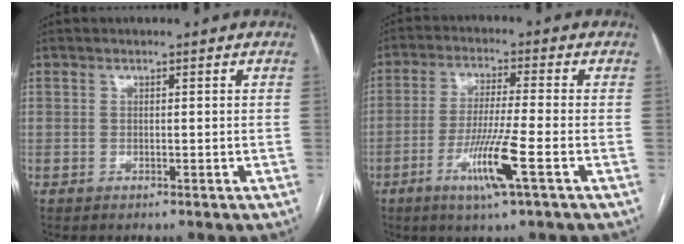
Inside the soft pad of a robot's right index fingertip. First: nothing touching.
{"total": 9.0, "force": [-3.7, -0.6, 8.2], "torque": [-0.159, -0.017, -0.071]}